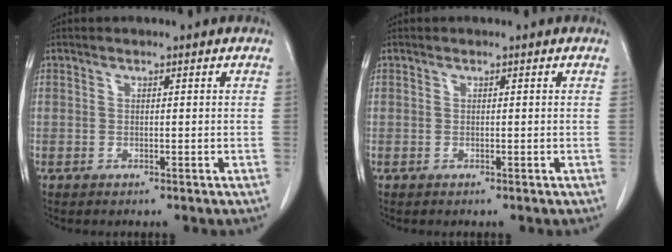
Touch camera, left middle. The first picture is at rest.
{"total": 0.0}